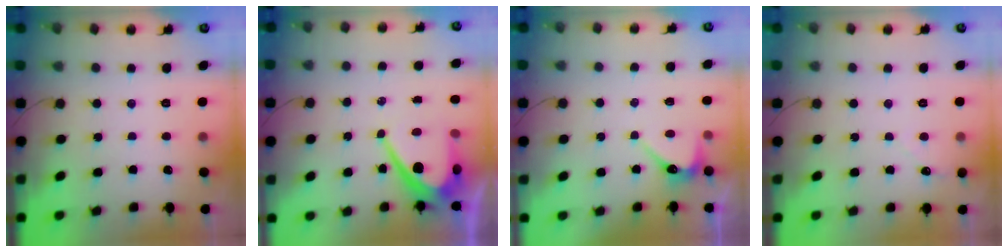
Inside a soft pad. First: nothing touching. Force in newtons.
{"total": 11.3, "press": 11.3, "slide": 0.9}
{"total": 3.9, "press": 3.9, "slide": 0.3}
{"total": 2.7, "press": 2.7, "slide": 0.3}